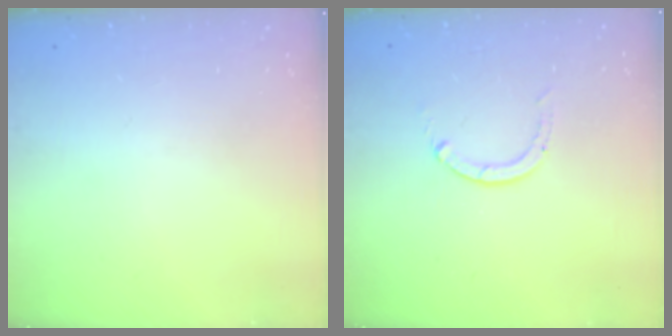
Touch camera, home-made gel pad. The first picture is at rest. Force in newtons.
{"total": 0.0}